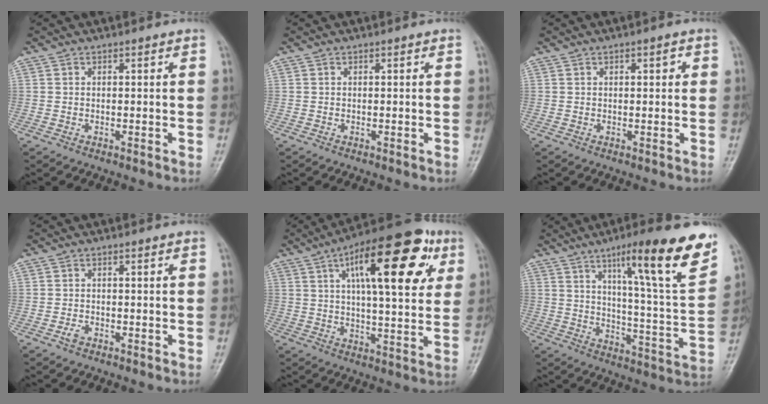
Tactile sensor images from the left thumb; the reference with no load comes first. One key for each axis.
{"total": 0.0}
{"total": 1.9, "fx": 0.6, "fy": 0.8, "fz": 1.6, "tx": -0.019, "ty": 0.001, "tz": 0.008}
{"total": 1.3, "fx": -0.8, "fy": 0.7, "fz": 0.7, "tx": -0.016, "ty": 0.004, "tz": -0.016}
{"total": 22.3, "fx": 8.3, "fy": 8.1, "fz": 19.0, "tx": -0.255, "ty": 0.002, "tz": 0.116}
{"total": 20.4, "fx": 11.8, "fy": 2.6, "fz": 16.5, "tx": -0.211, "ty": -0.052, "tz": 0.177}